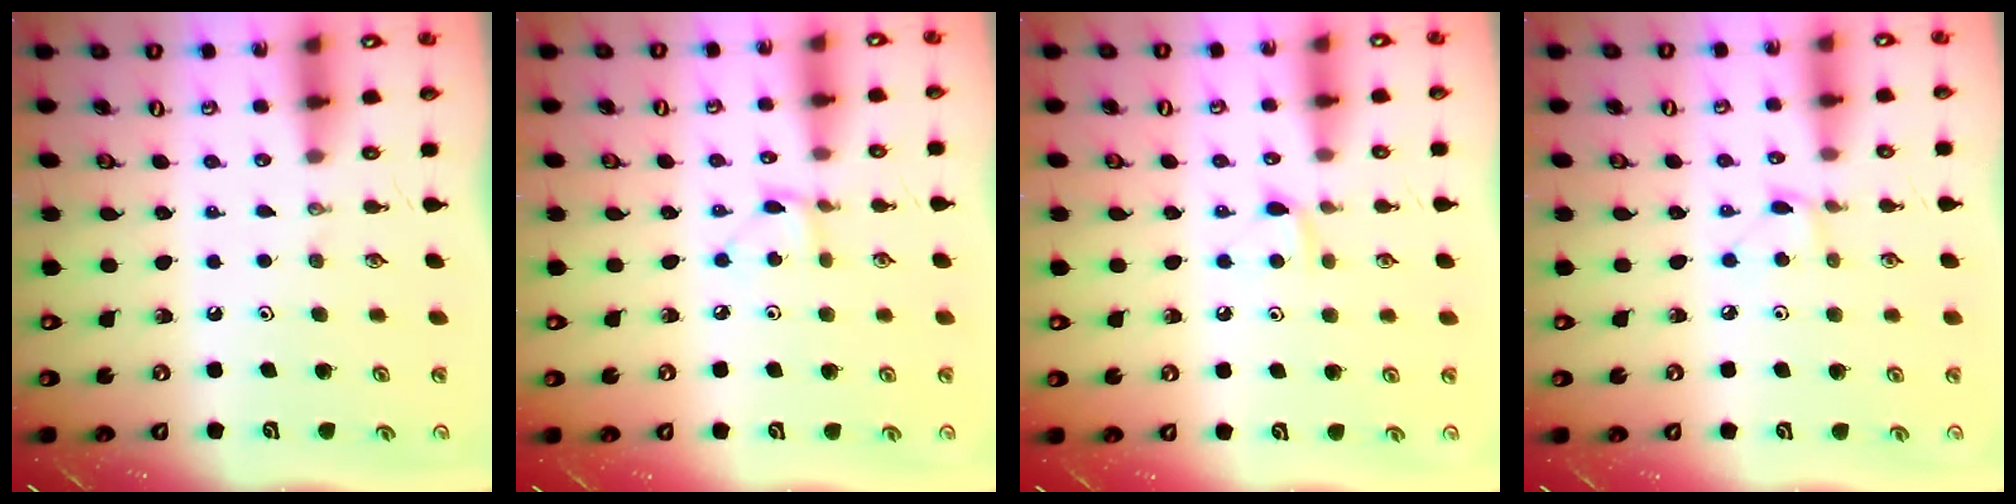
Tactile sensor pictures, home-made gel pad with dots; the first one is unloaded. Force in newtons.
{"total": 3.0, "press": 3.0, "slide": 0.1}
{"total": 6.0, "press": 5.9, "slide": 0.9}
{"total": 3.6, "press": 3.5, "slide": 0.5}